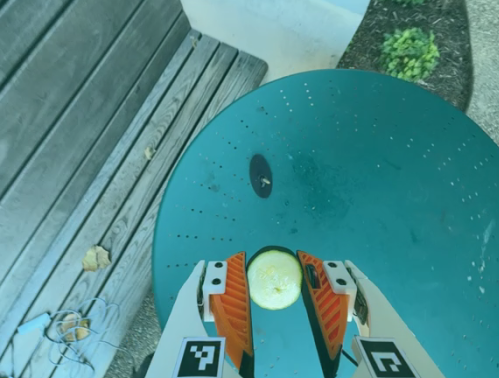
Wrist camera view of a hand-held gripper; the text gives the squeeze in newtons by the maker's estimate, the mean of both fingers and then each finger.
{"total": 11.4, "left": 11.7, "right": 11.0}